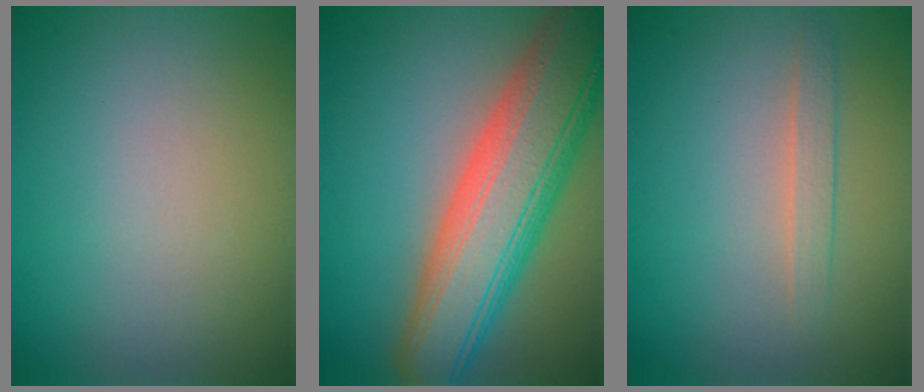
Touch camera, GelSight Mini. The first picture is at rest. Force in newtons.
{"total": 10.8, "press": 10.7, "slide": 0.8}
{"total": 1.5, "press": 1.5, "slide": 0.1}